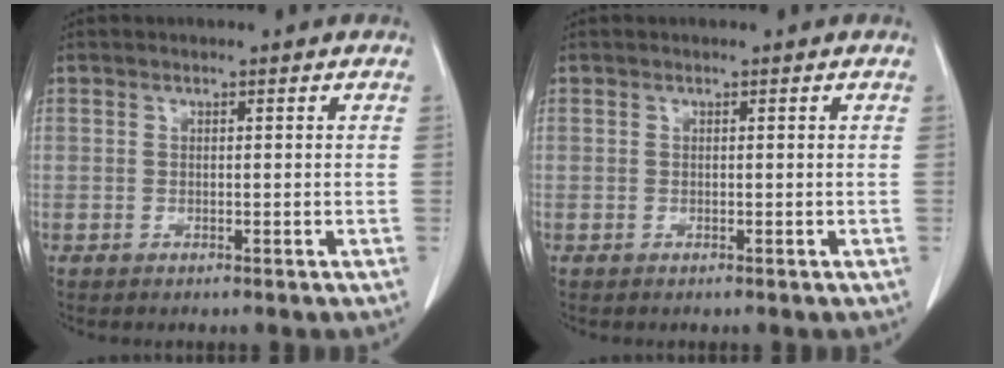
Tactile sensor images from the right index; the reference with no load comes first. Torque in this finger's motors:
{"motor_torque": [0.00, 0.00, 0.00, 0.00]}